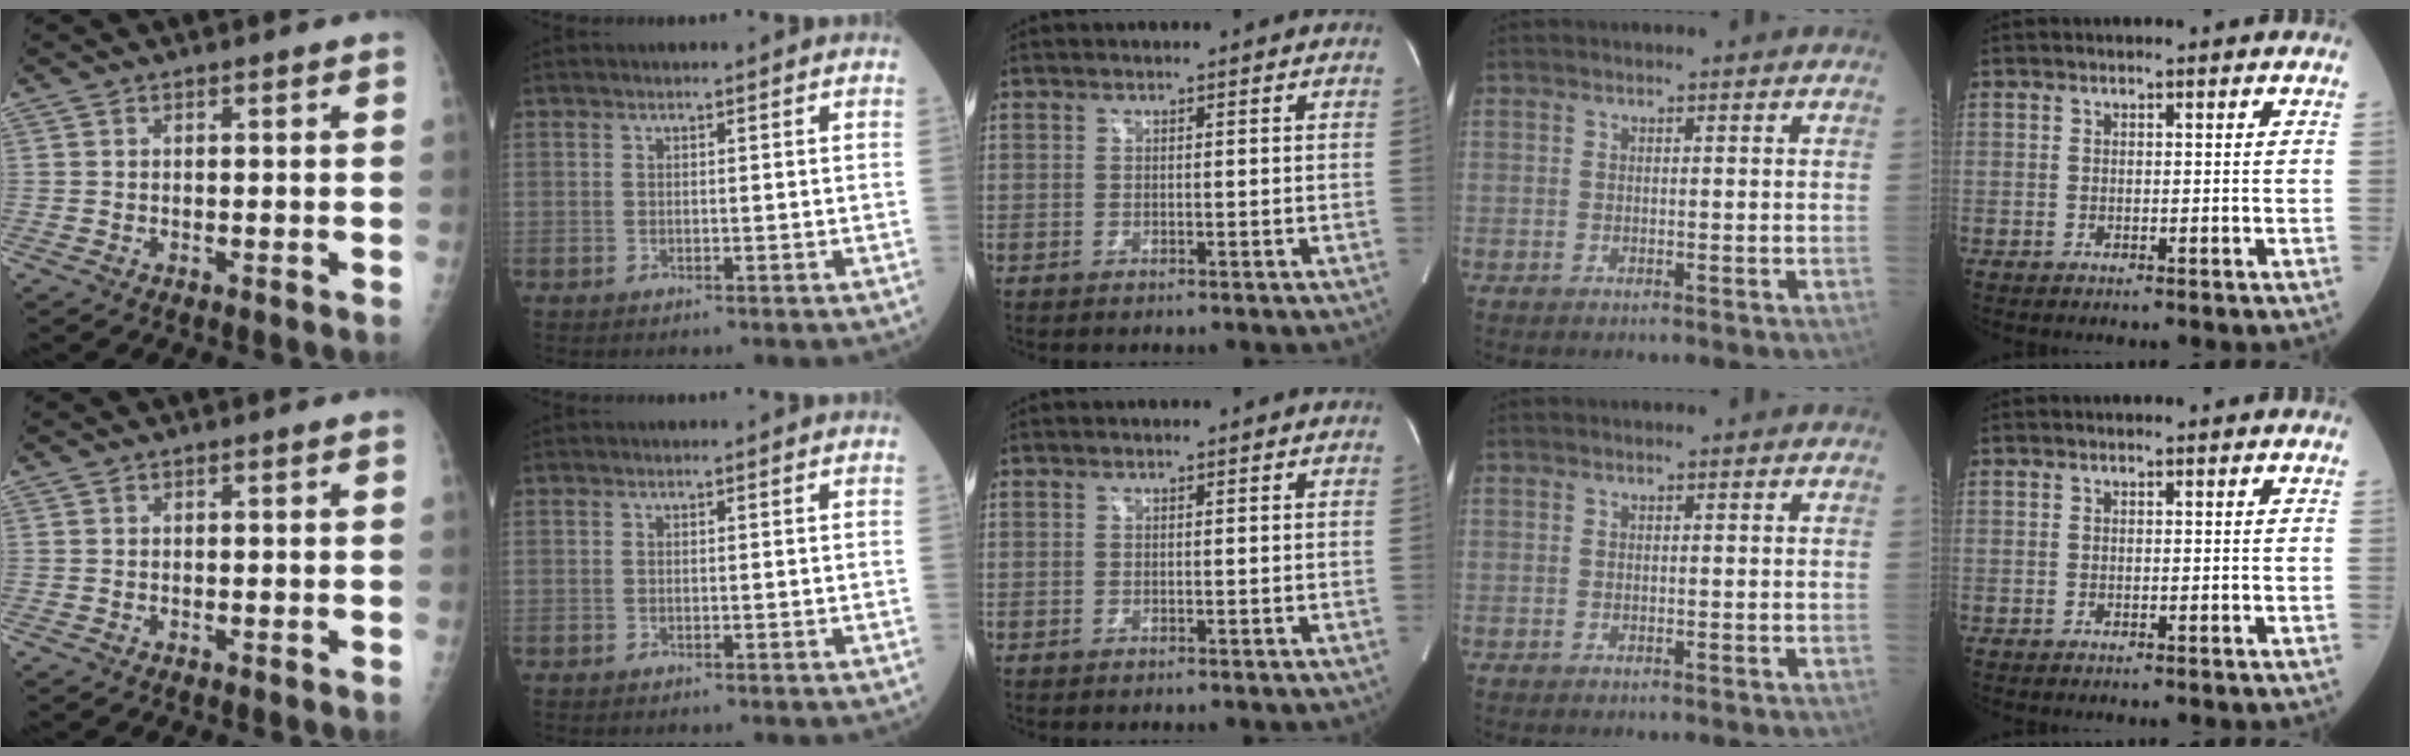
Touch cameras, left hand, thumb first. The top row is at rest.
{}